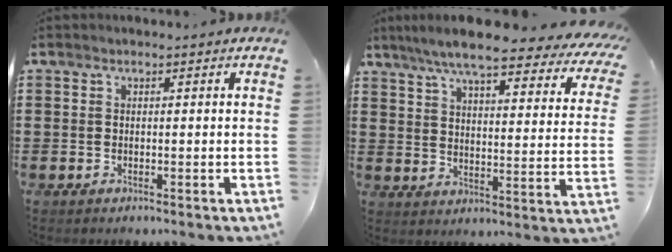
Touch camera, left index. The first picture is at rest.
{"total": 8.2, "force": [6.9, 0.2, 4.4], "torque": [-0.104, -0.040, 0.114]}